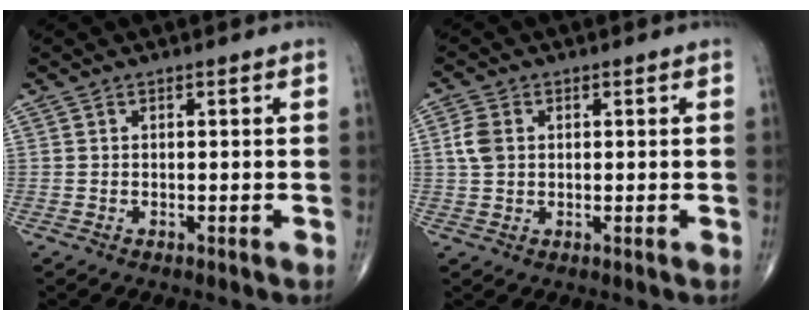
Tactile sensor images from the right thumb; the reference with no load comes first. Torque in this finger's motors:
{"motor_torque": [-0.21, 0.24, 0.07, -0.01, 0.00]}